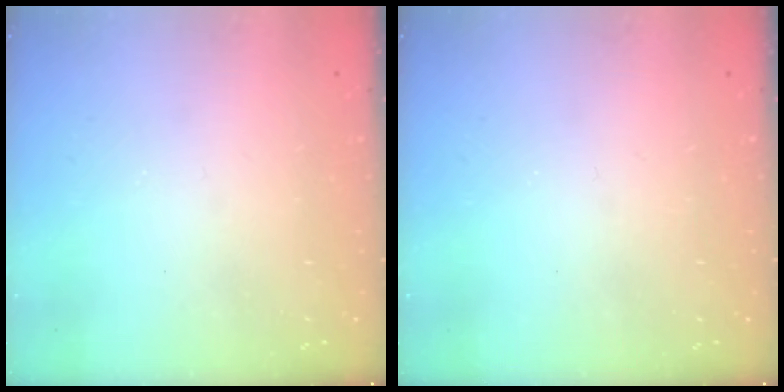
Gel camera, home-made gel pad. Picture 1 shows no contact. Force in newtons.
{"total": 0.0}